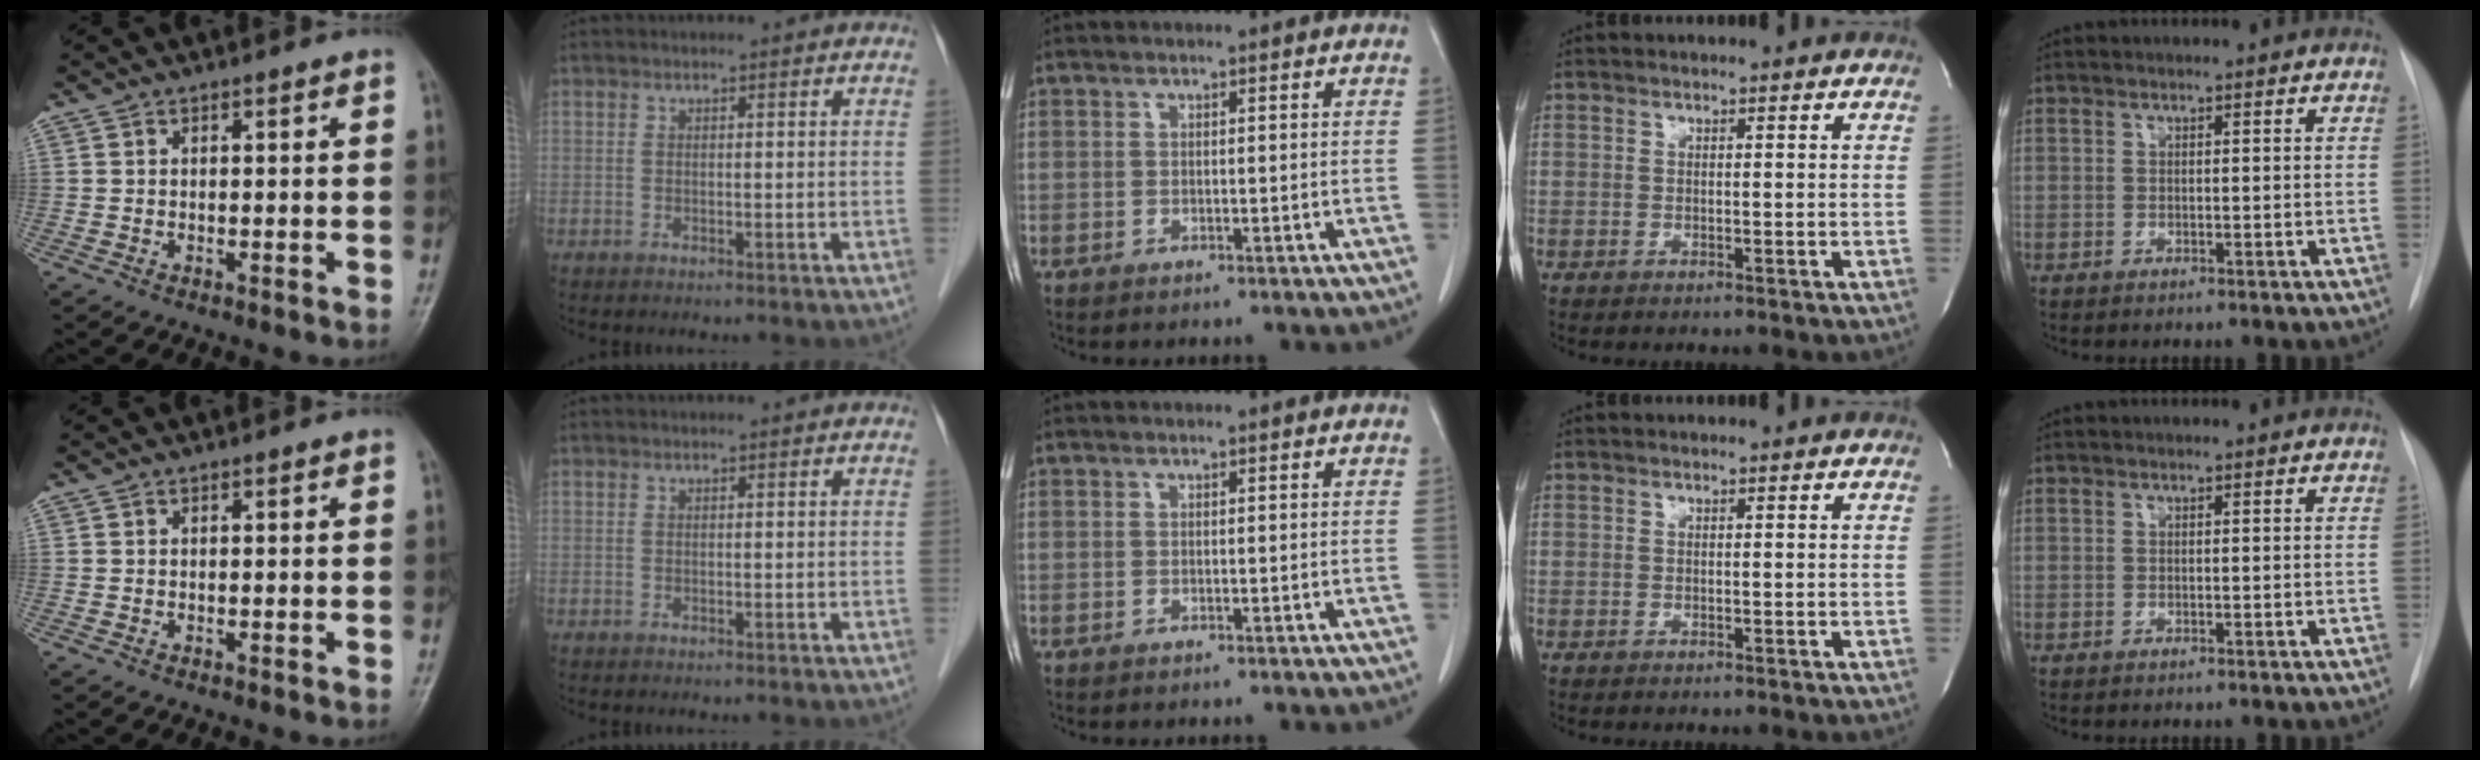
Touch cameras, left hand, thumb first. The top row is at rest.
{}